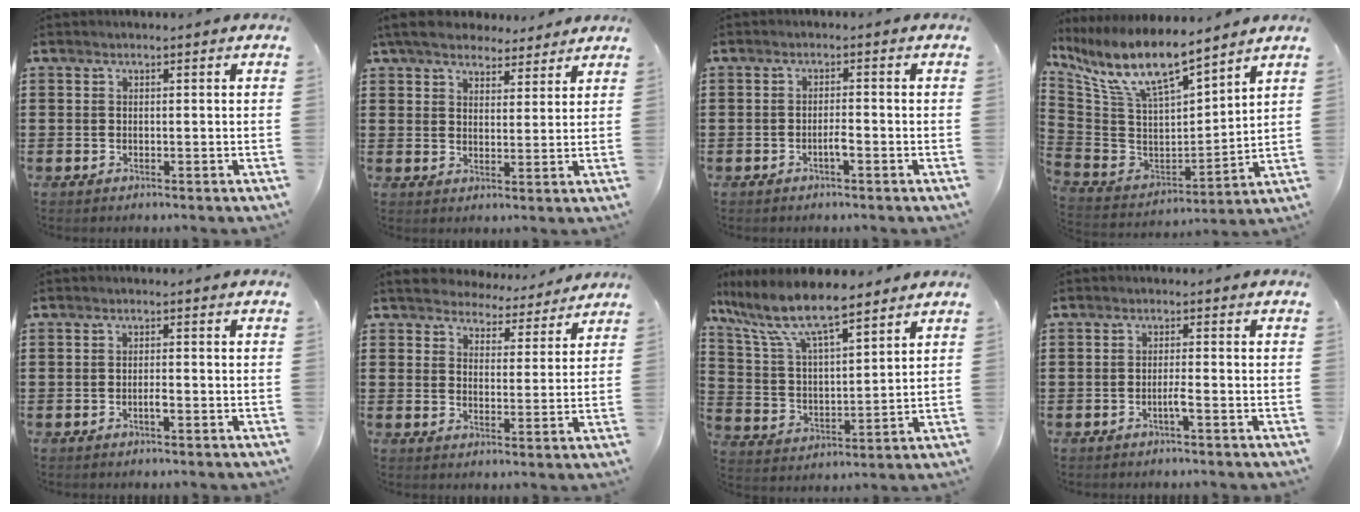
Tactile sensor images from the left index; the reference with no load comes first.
{"total": 5.8, "force": [5.1, 2.0, 1.8], "torque": [-0.055, -0.009, 0.095]}
{"total": 1.9, "force": [-0.9, 0.3, 1.7], "torque": [-0.032, 0.002, -0.017]}
{"total": 11.5, "force": [8.7, 2.4, 7.0], "torque": [-0.171, -0.053, 0.152]}
{"total": 1.4, "force": [-0.5, 0.2, 1.3], "torque": [-0.025, 0.000, -0.010]}
{"total": 5.1, "force": [5.0, 0.8, -0.1], "torque": [-0.018, -0.034, 0.088]}
{"total": 9.8, "force": [7.8, 2.0, 5.6], "torque": [-0.146, -0.037, 0.131]}
{"total": 1.9, "force": [-0.9, -0.1, 1.7], "torque": [-0.029, -0.002, -0.017]}